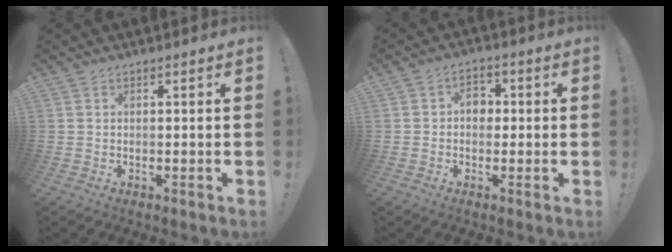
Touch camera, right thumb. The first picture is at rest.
{"total": 4.9, "force": [0.0, 3.8, 3.1], "torque": [-0.036, 0.004, -0.004]}